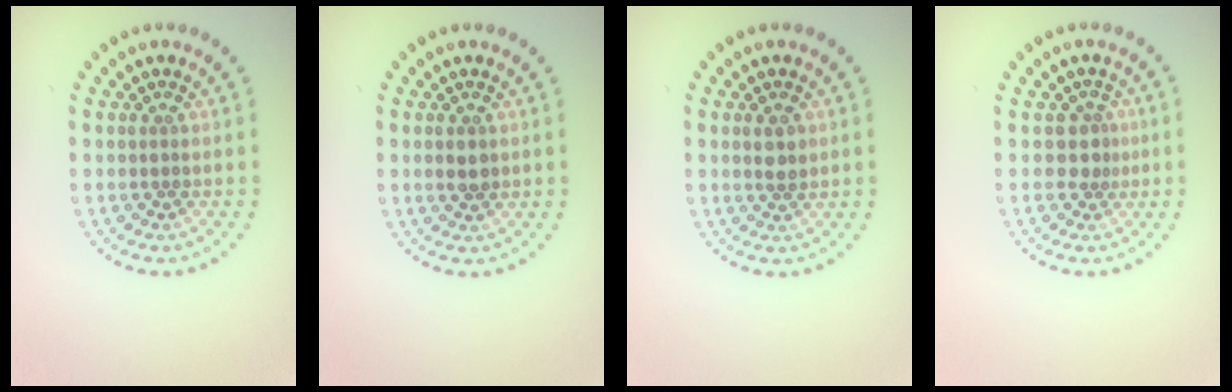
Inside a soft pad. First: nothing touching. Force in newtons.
{"total": 1.5, "press": 1.5, "slide": 0.0}
{"total": 1.8, "press": 1.8, "slide": 0.4}
{"total": 1.9, "press": 1.3, "slide": 1.3}